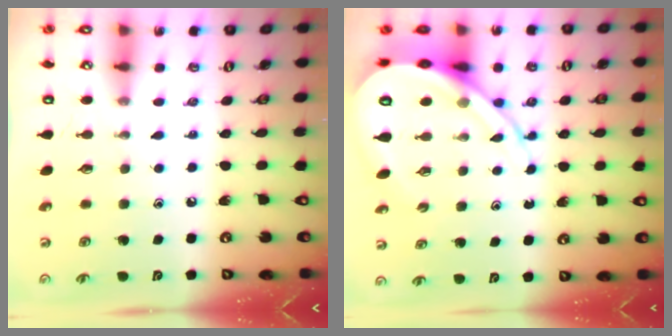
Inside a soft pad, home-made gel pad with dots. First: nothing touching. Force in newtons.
{"total": 13.4, "press": 13.3, "slide": 1.4}